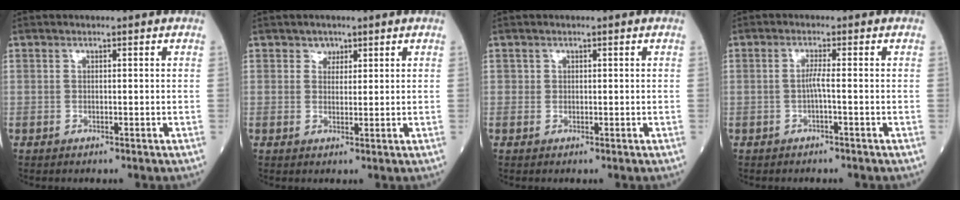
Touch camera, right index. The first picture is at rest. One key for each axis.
{"total": 1.7, "fx": 1.1, "fy": 1.3, "fz": 0.3, "tx": 0.003, "ty": -0.002, "tz": 0.015}
{"total": 0.6, "fx": 0.1, "fy": 0.6, "fz": 0.0, "tx": 0.009, "ty": 0.005, "tz": 0.001}
{"total": 1.6, "fx": -0.5, "fy": -0.3, "fz": 1.5, "tx": -0.029, "ty": 0.001, "tz": -0.012}